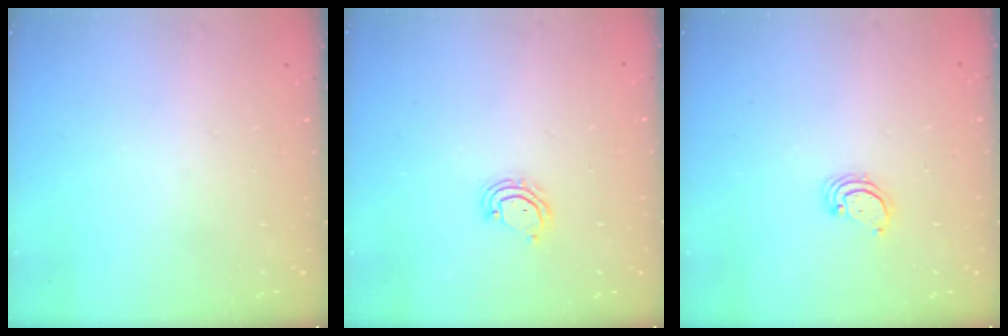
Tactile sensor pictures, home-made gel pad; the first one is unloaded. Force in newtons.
{"total": 4.6, "press": 4.6, "slide": 0.3}
{"total": 2.5, "press": 2.5, "slide": 0.2}